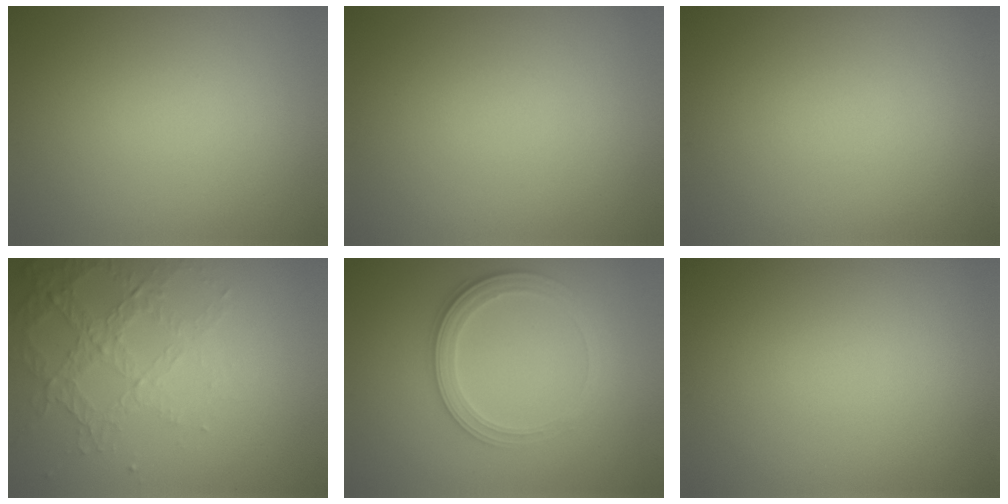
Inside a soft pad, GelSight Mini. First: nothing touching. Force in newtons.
{"total": 0.0}
{"total": 0.0}
{"total": 4.3, "press": 2.9, "slide": 3.1}
{"total": 2.8, "press": 2.6, "slide": 0.8}
{"total": 0.0}